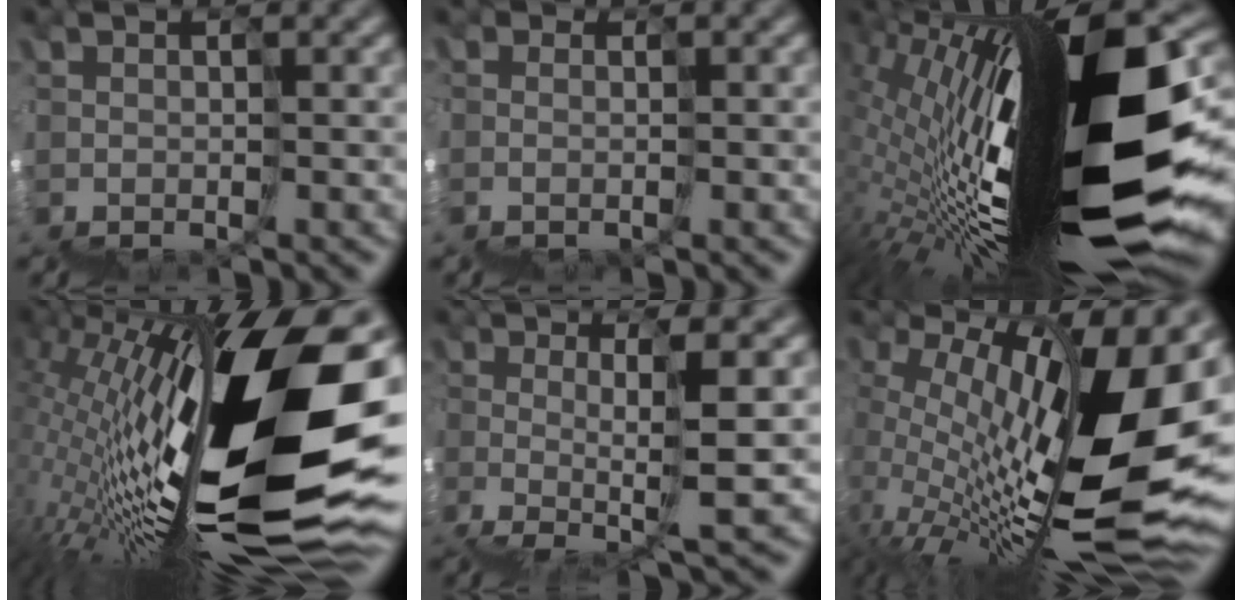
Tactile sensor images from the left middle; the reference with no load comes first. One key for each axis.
{"total": 1.1, "fx": -0.5, "fy": 0.5, "fz": -0.9, "tx": 0.026, "ty": 0.016, "tz": -0.009}
{"total": 14.7, "fx": 1.7, "fy": 3.9, "fz": 14.0, "tx": -0.229, "ty": 0.029, "tz": 0.015}
{"total": 14.9, "fx": 2.6, "fy": 3.9, "fz": 14.2, "tx": -0.250, "ty": 0.035, "tz": 0.026}
{"total": 3.1, "fx": 2.2, "fy": -1.5, "fz": 1.6, "tx": -0.003, "ty": 0.030, "tz": 0.031}
{"total": 12.5, "fx": 4.7, "fy": 2.6, "fz": 11.3, "tx": -0.161, "ty": 0.037, "tz": 0.084}